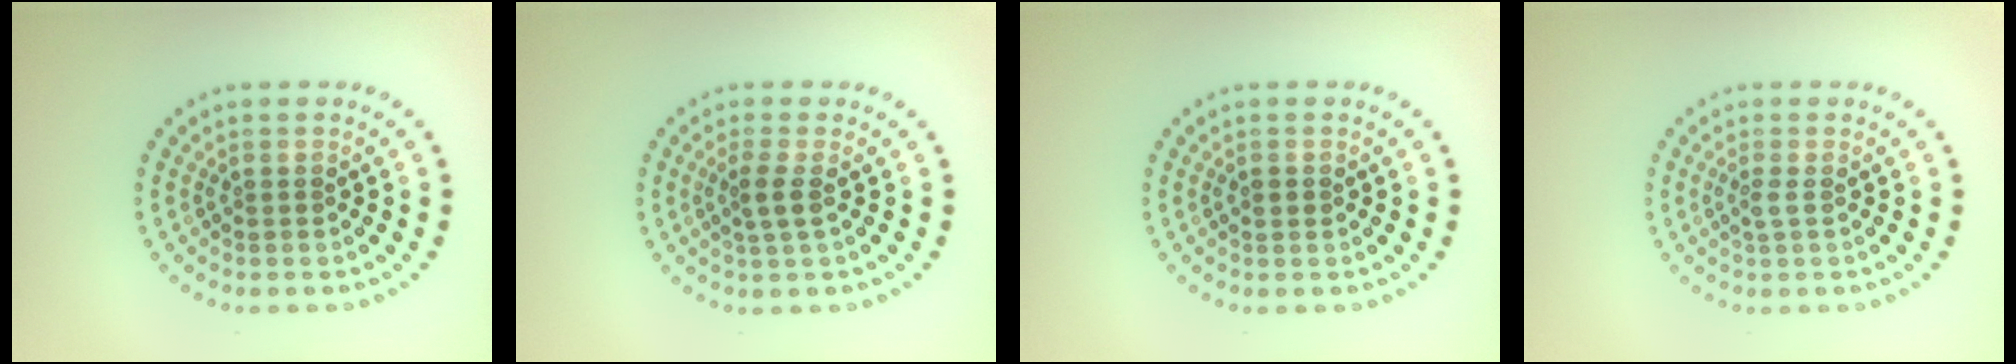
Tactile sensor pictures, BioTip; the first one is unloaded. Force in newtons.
{"total": 1.7, "press": 1.3, "slide": 1.1}
{"total": 0.9, "press": 0.9, "slide": 0.0}
{"total": 0.9, "press": 0.7, "slide": 0.5}